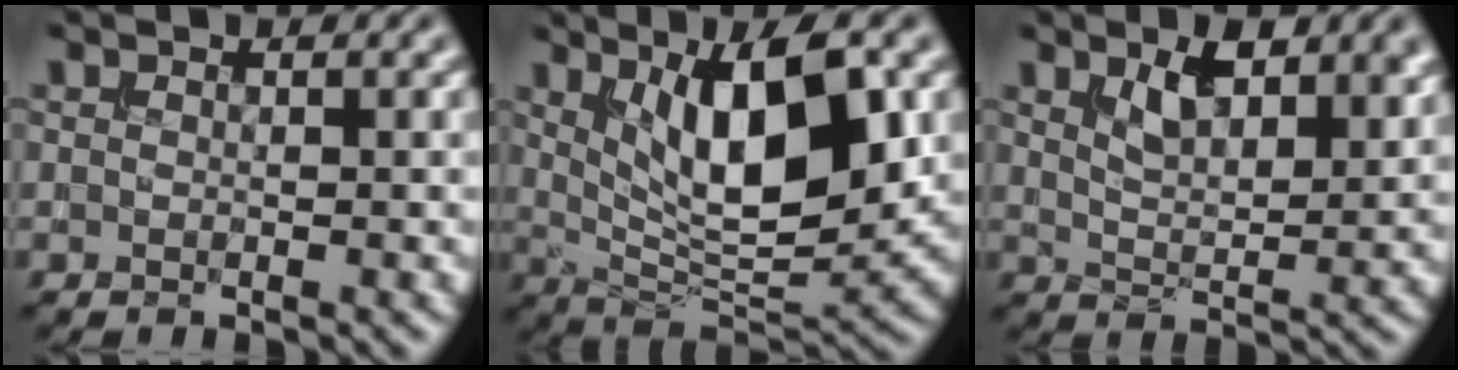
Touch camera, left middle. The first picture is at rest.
{"total": 9.5, "force": [2.6, 3.3, 8.6], "torque": [-0.136, -0.013, 0.046]}
{"total": 5.1, "force": [2.4, 2.2, 3.9], "torque": [-0.074, -0.003, 0.041]}